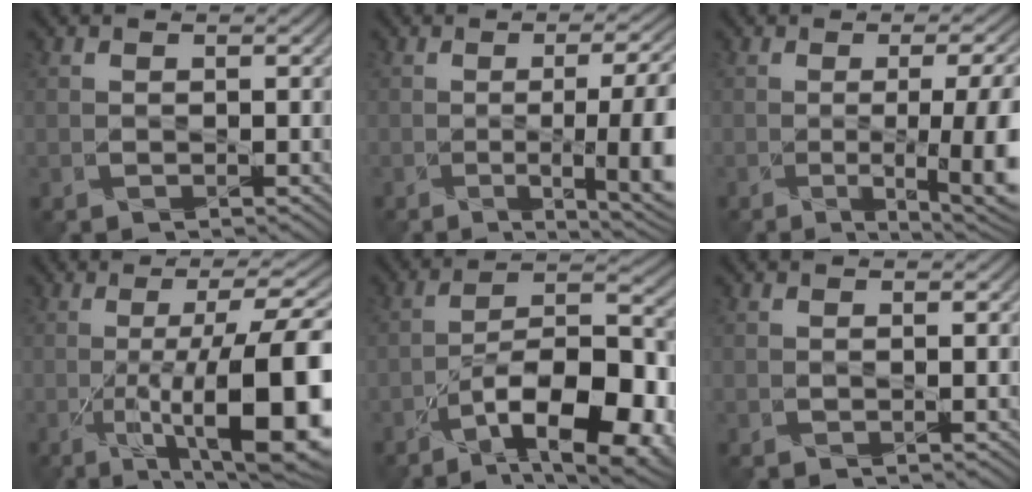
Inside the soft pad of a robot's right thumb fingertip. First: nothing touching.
{"total": 12.8, "force": [-2.7, 3.8, 11.9], "torque": [-0.128, 0.011, -0.042]}
{"total": 14.4, "force": [-3.0, 4.5, 13.3], "torque": [-0.148, 0.005, -0.041]}
{"total": 16.2, "force": [-5.0, 4.5, 14.8], "torque": [-0.209, 0.002, -0.074]}
{"total": 16.9, "force": [-10.8, 6.3, 11.4], "torque": [-0.163, -0.012, -0.158]}
{"total": 0.8, "force": [-0.1, -0.2, 0.8], "torque": [-0.021, 0.002, -0.005]}